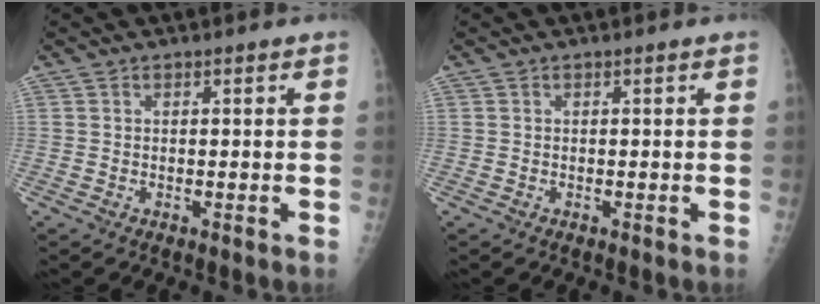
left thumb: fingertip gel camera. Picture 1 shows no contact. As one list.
[{"total": 0.0}]